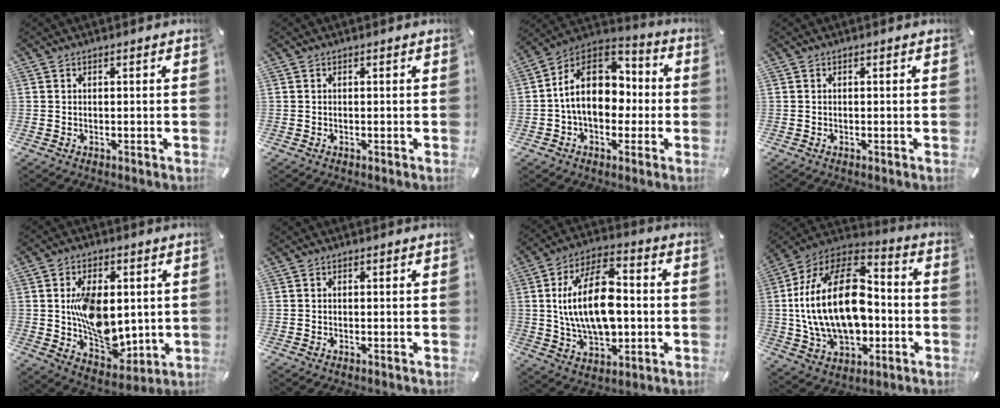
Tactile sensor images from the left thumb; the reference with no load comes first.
{"total": 0.0}
{"total": 17.1, "force": [-0.1, 12.3, 11.8], "torque": [-0.211, 0.013, -0.003]}
{"total": 0.0}
{"total": 14.6, "force": [0.1, 10.2, 10.4], "torque": [-0.170, 0.005, 0.011]}
{"total": 0.0}
{"total": 19.0, "force": [0.4, 10.9, 15.5], "torque": [-0.305, 0.008, 0.004]}
{"total": 26.6, "force": [-0.8, 17.0, 20.4], "torque": [-0.419, 0.012, -0.008]}